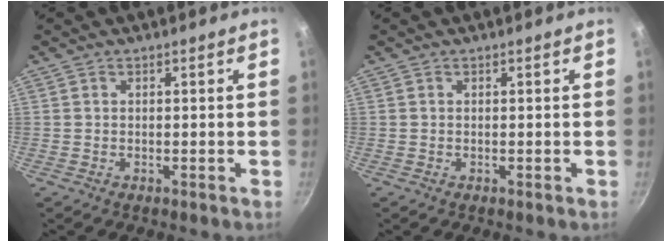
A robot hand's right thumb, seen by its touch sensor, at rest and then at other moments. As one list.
[{"total": 0.0}]